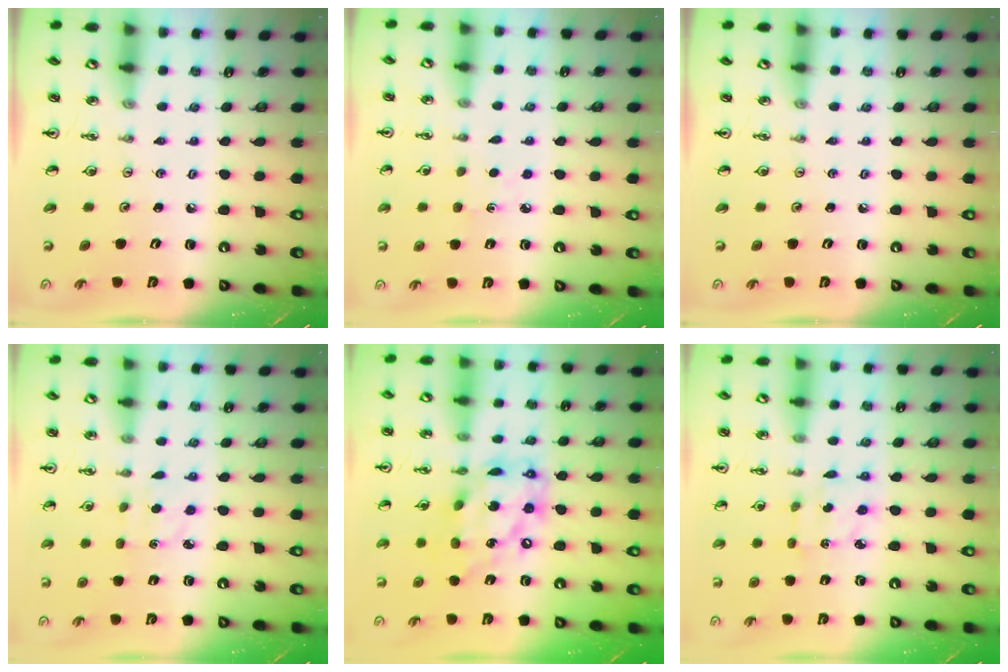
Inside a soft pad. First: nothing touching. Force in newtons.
{"total": 3.3, "press": 3.3, "slide": 0.4}
{"total": 0.0}
{"total": 2.2, "press": 2.1, "slide": 0.6}
{"total": 17.0, "press": 17.0, "slide": 1.2}
{"total": 2.7, "press": 2.7, "slide": 0.2}